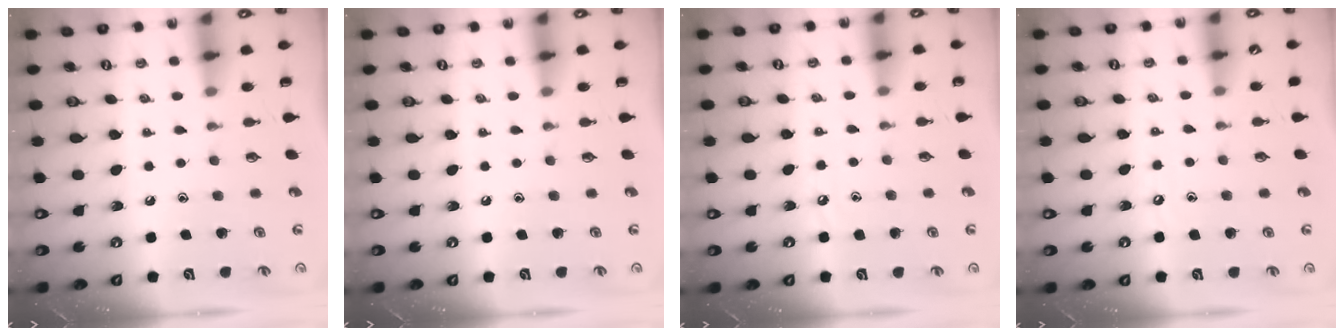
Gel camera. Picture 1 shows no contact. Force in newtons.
{"total": 0.0}
{"total": 3.5, "press": 3.4, "slide": 0.5}
{"total": 2.9, "press": 2.8, "slide": 0.5}